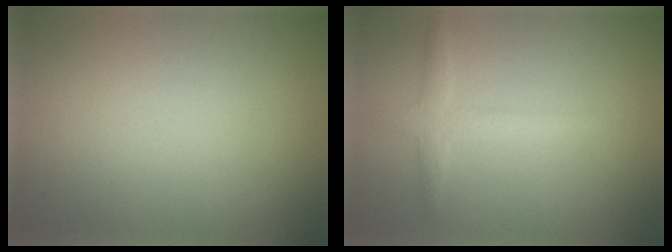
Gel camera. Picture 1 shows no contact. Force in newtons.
{"total": 2.2, "press": 2.2, "slide": 0.0}